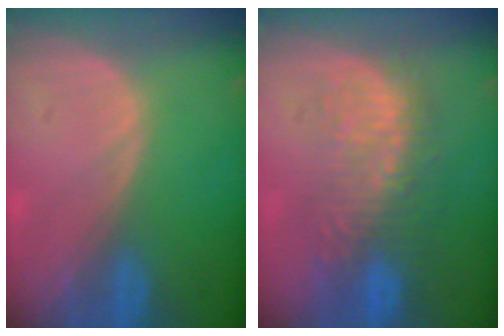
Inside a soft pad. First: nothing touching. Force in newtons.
{"total": 9.7, "press": 8.9, "slide": 3.9}